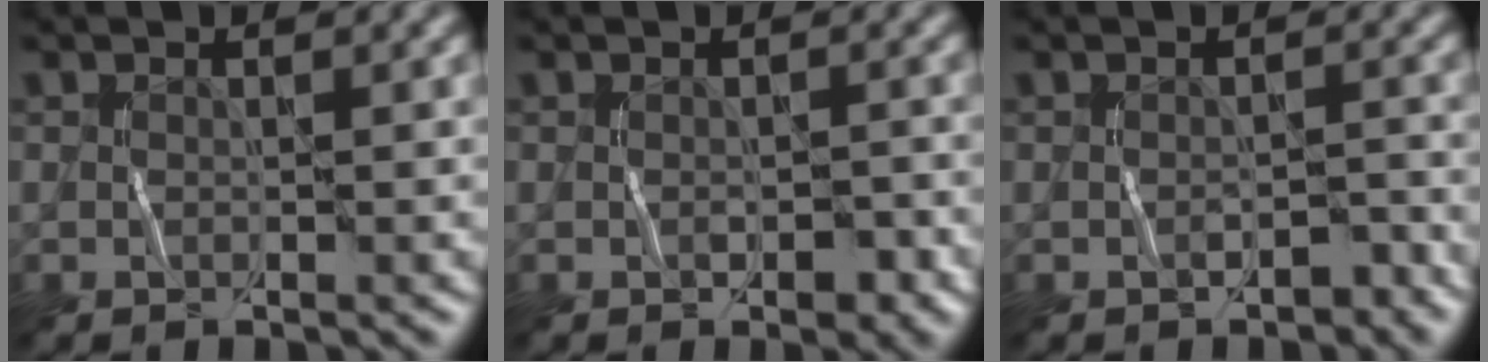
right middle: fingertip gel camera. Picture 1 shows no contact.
{"total": 1.7, "force": [-0.6, 1.0, 1.3], "torque": [-0.020, -0.002, -0.007]}
{"total": 1.3, "force": [-0.9, 0.7, 0.7], "torque": [-0.013, 0.002, -0.012]}